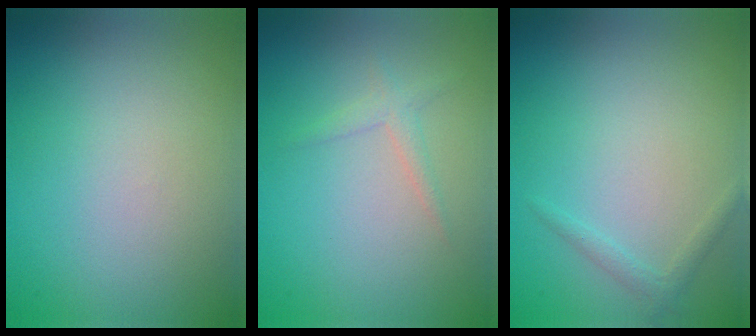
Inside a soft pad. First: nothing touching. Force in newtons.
{"total": 1.3, "press": 1.3, "slide": 0.1}
{"total": 1.1, "press": 1.1, "slide": 0.1}